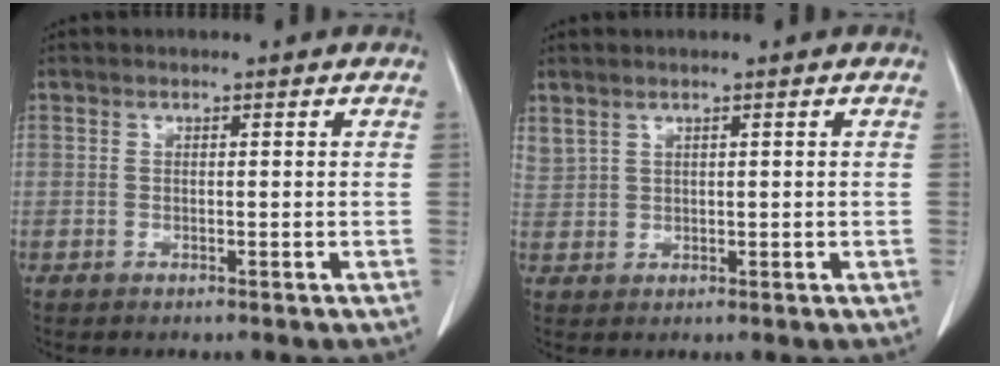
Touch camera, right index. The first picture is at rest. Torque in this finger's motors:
{"motor_torque": [-0.09, 0.25, -0.02, 0.00]}